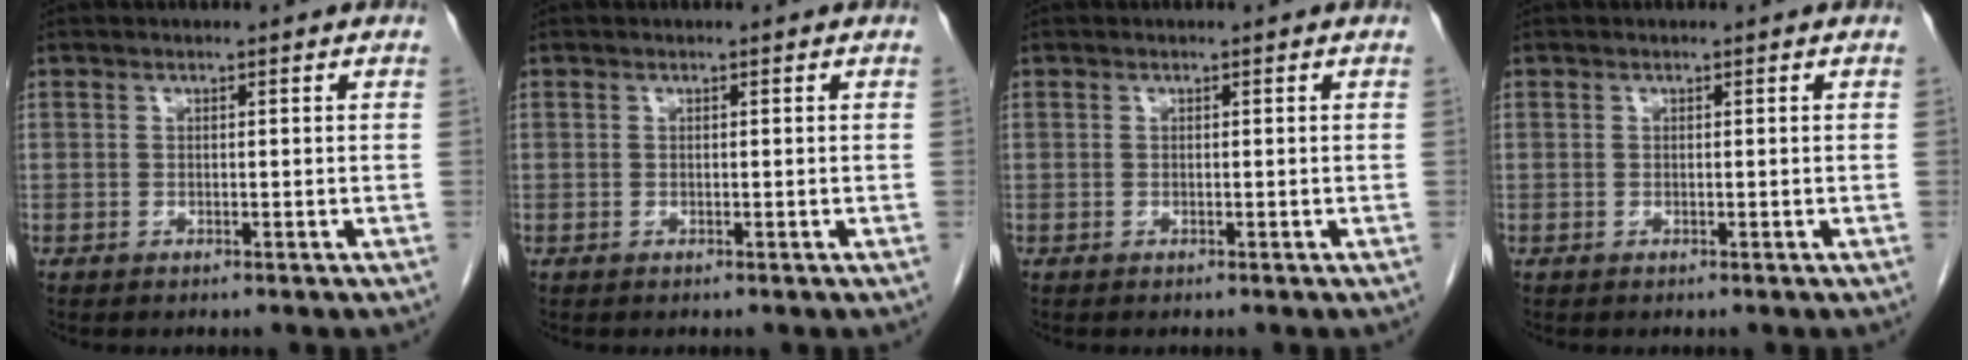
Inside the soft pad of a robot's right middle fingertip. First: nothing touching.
{"total": 0.0}
{"total": 0.0}
{"total": 0.0}